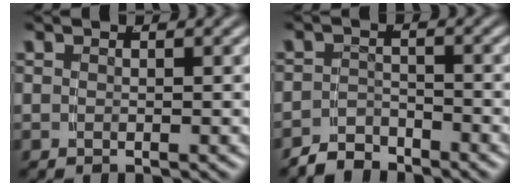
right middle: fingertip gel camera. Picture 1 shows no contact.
{"total": 3.2, "force": [-3.1, 0.7, 0.2], "torque": [0.005, -0.005, -0.056]}